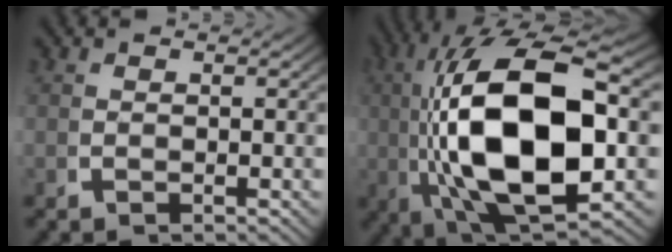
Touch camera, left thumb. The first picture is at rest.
{"total": 20.7, "force": [-0.6, 10.5, 17.9], "torque": [-0.360, -0.051, 0.021]}